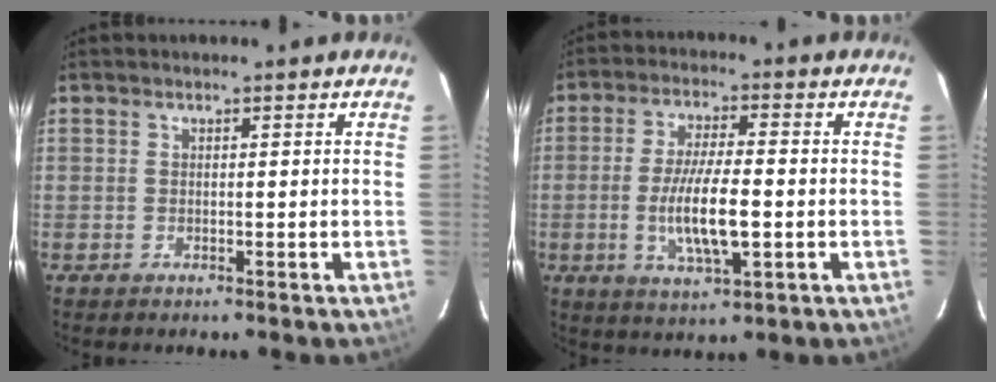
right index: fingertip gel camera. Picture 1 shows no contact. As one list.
[{"total": 10.5, "force": [-2.1, 2.4, 10.0], "torque": [-0.190, -0.010, -0.036]}]